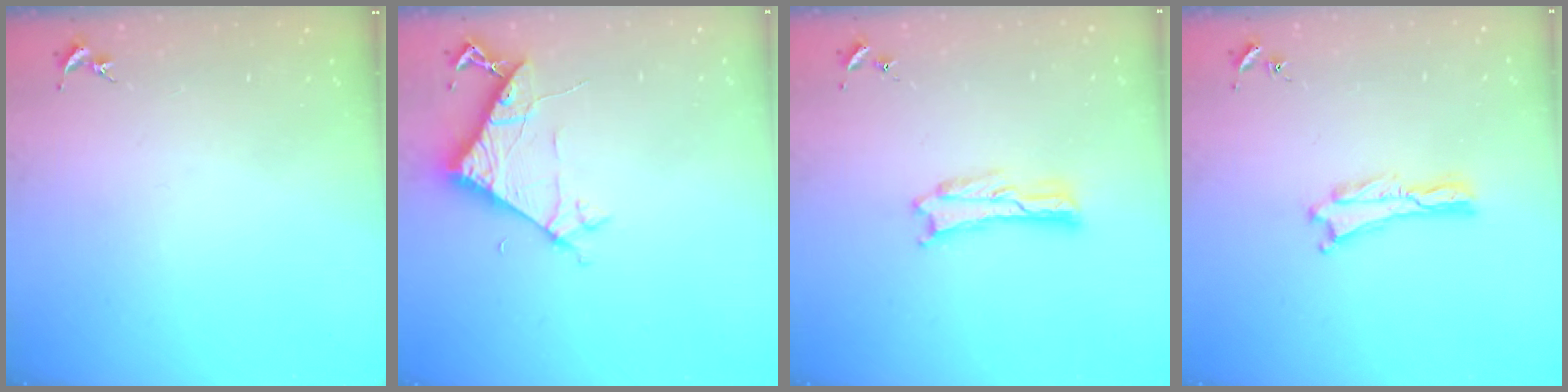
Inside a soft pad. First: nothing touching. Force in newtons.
{"total": 6.6, "press": 6.6, "slide": 0.4}
{"total": 0.0}
{"total": 0.0}